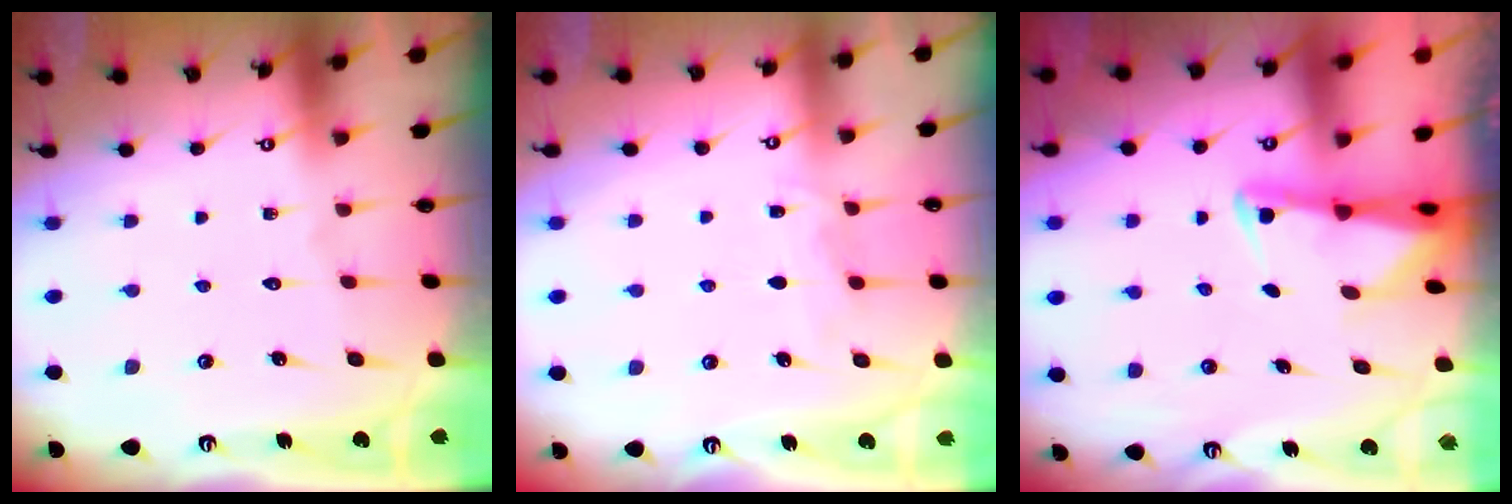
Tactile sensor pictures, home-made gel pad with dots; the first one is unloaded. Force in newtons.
{"total": 4.9, "press": 4.9, "slide": 0.3}
{"total": 2.4, "press": 2.4, "slide": 0.5}